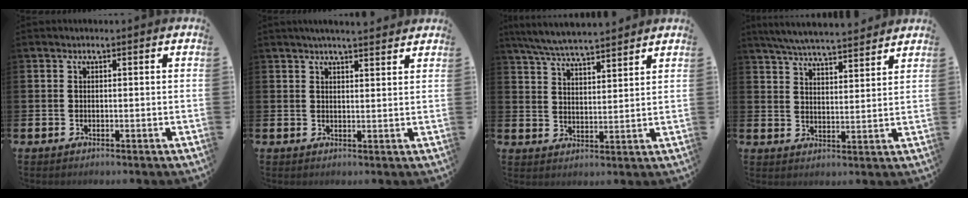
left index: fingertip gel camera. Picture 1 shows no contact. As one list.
[{"total": 3.4, "force": [3.3, 0.0, 0.9], "torque": [-0.025, -0.010, 0.060]}, {"total": 6.1, "force": [5.9, 0.3, 1.4], "torque": [-0.055, -0.026, 0.107]}, {"total": 6.1, "force": [5.9, 0.3, 1.3], "torque": [-0.052, -0.029, 0.108]}]